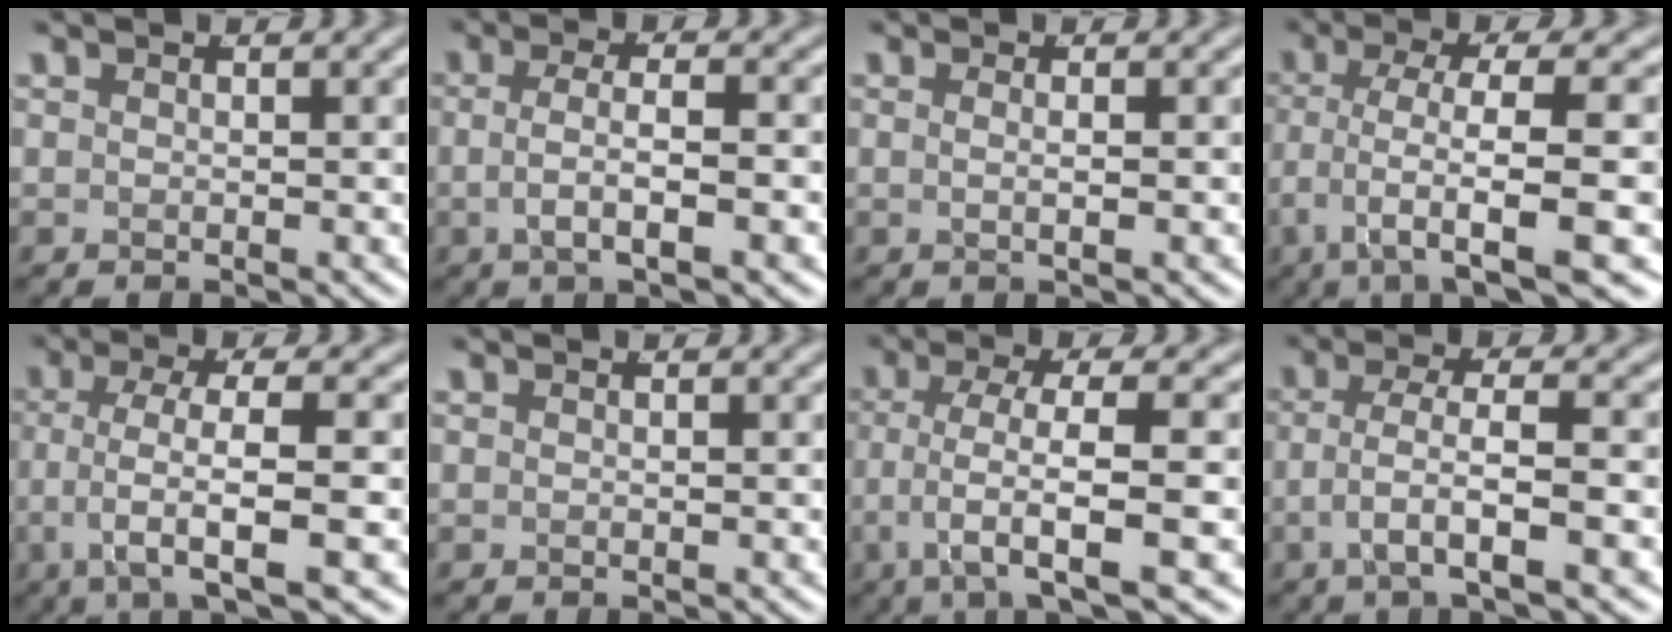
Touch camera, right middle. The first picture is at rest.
{"total": 3.6, "force": [-1.1, 1.2, 3.2], "torque": [-0.056, -0.006, -0.018]}
{"total": 1.1, "force": [-0.2, -0.4, 1.0], "torque": [-0.019, -0.005, 0.000]}
{"total": 8.3, "force": [-4.9, 2.6, 6.2], "torque": [-0.122, -0.036, -0.063]}
{"total": 6.4, "force": [-1.9, 2.3, 5.6], "torque": [-0.110, -0.025, -0.025]}
{"total": 0.0}
{"total": 6.7, "force": [-2.7, 2.3, 5.7], "torque": [-0.116, -0.031, -0.033]}
{"total": 4.5, "force": [-1.3, 1.5, 4.0], "torque": [-0.081, -0.014, -0.017]}